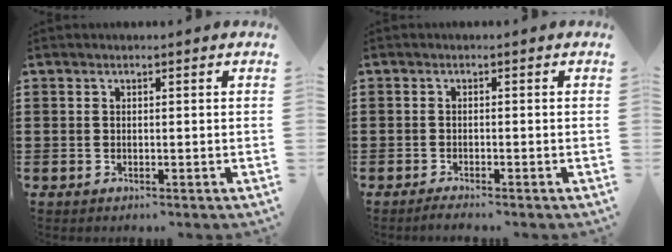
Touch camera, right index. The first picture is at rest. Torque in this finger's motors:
{"motor_torque": [0.15, 0.24, 0.08, 0.02]}